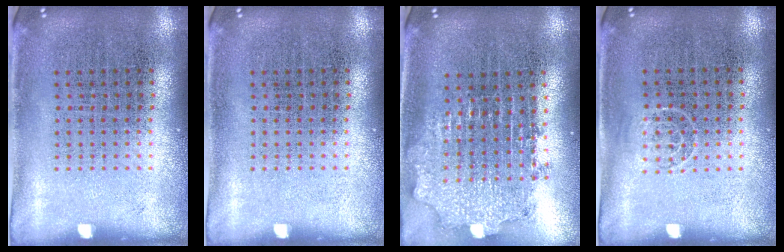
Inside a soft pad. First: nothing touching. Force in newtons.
{"total": 0.0}
{"total": 2.0, "press": 1.6, "slide": 1.3}
{"total": 0.7, "press": 0.5, "slide": 0.5}